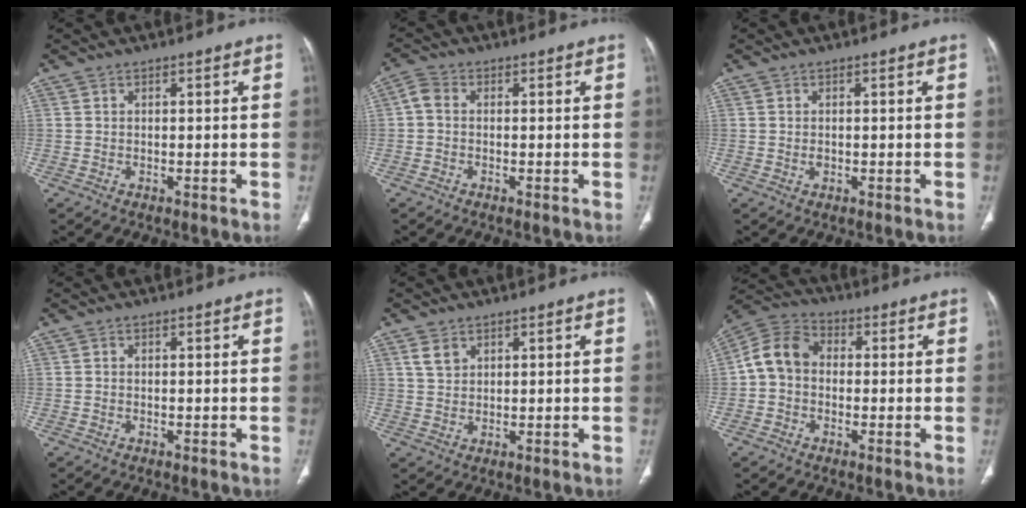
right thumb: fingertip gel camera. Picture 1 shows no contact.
{"total": 2.7, "force": [0.0, 2.0, 1.7], "torque": [-0.034, 0.006, -0.009]}
{"total": 0.8, "force": [-0.1, 0.6, 0.6], "torque": [-0.010, 0.000, -0.001]}
{"total": 0.0}
{"total": 3.1, "force": [1.8, 2.1, 1.4], "torque": [-0.023, -0.005, 0.041]}
{"total": 8.9, "force": [-0.3, 7.2, 5.3], "torque": [-0.088, 0.029, -0.022]}